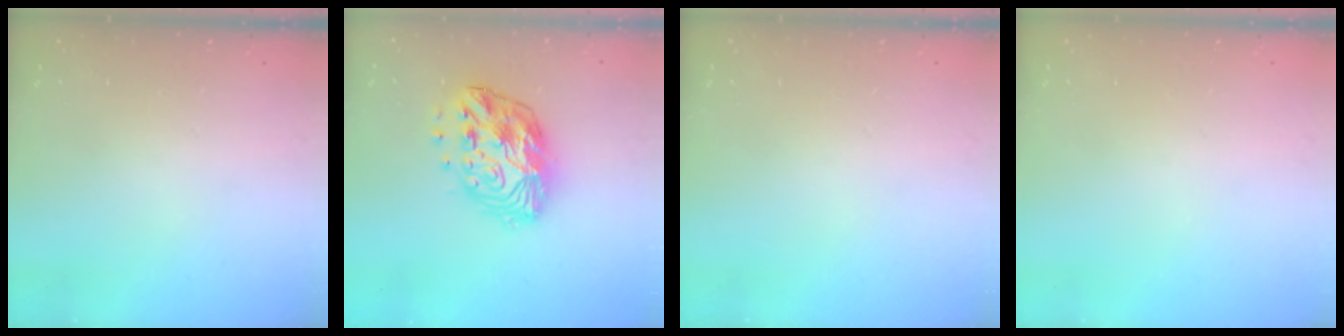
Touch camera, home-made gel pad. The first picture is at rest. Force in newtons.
{"total": 15.1, "press": 15.1, "slide": 0.7}
{"total": 0.0}
{"total": 0.0}